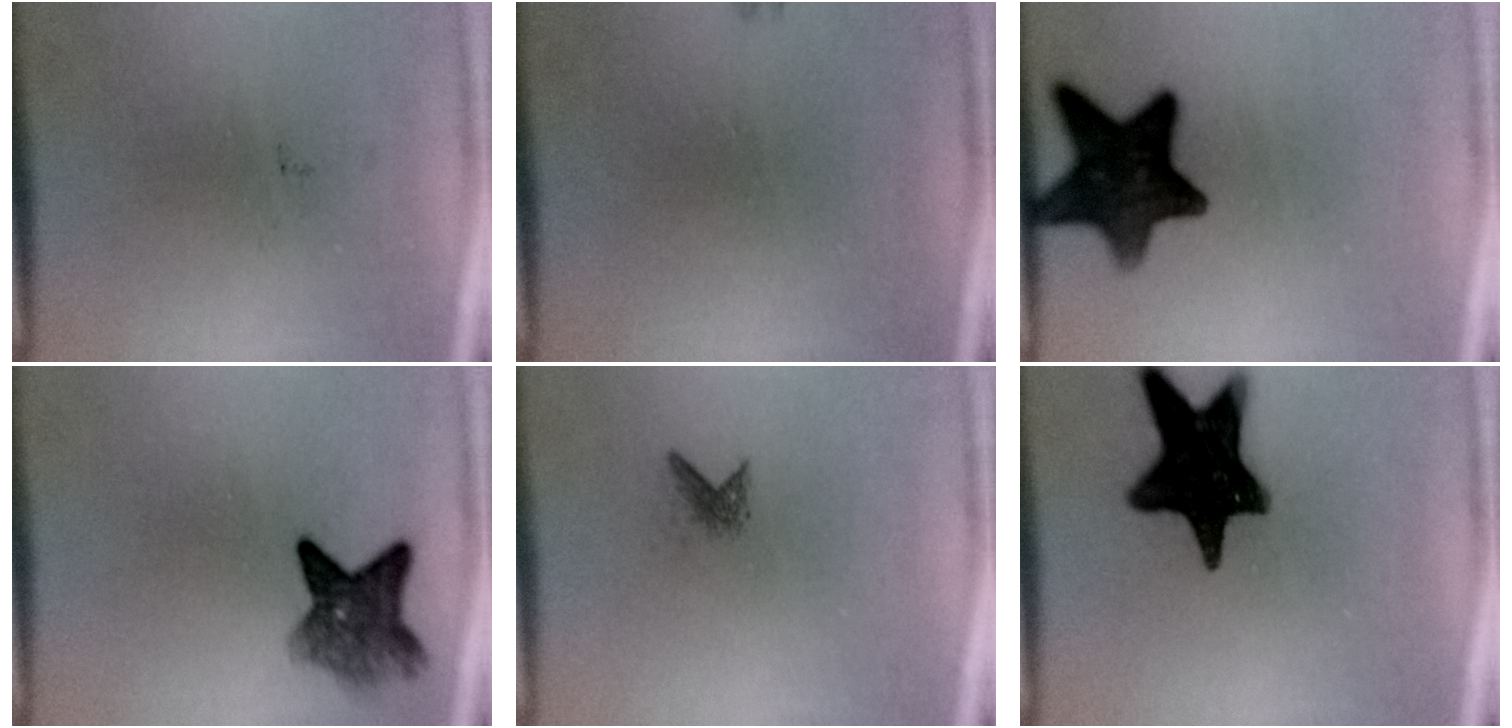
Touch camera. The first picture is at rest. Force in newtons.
{"total": 0.7}
{"total": 12.7}
{"total": 5.9}
{"total": 1.1}
{"total": 18.1}